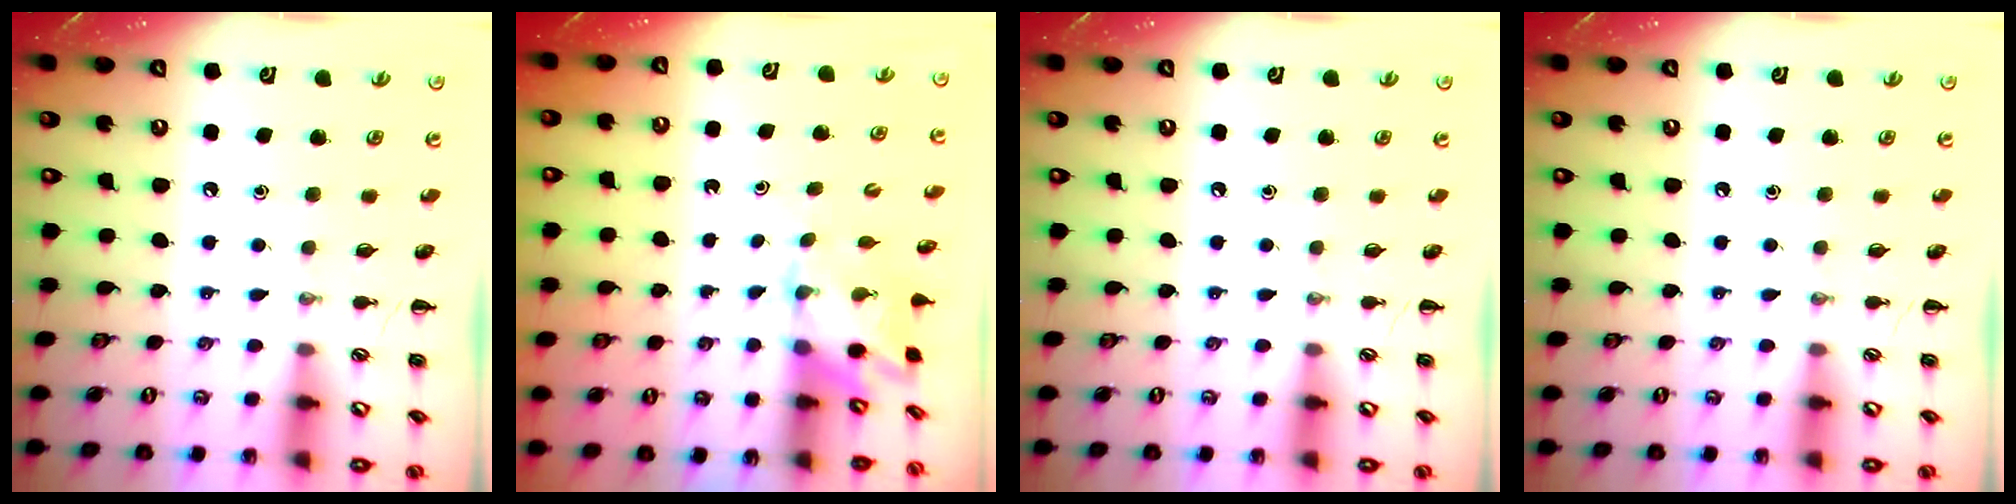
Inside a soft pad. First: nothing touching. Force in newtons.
{"total": 2.6, "press": 2.4, "slide": 1.1}
{"total": 0.0}
{"total": 0.0}